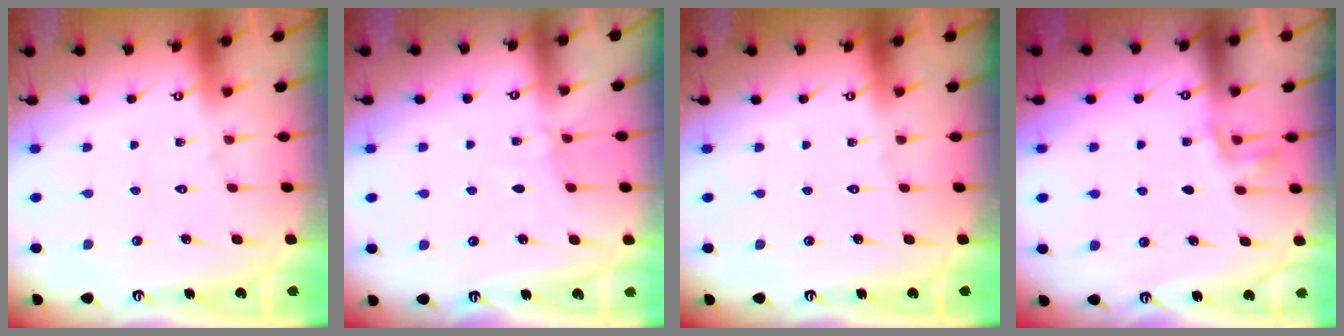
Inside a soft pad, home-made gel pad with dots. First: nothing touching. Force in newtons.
{"total": 4.3, "press": 4.2, "slide": 0.5}
{"total": 0.0}
{"total": 3.6, "press": 3.4, "slide": 1.2}